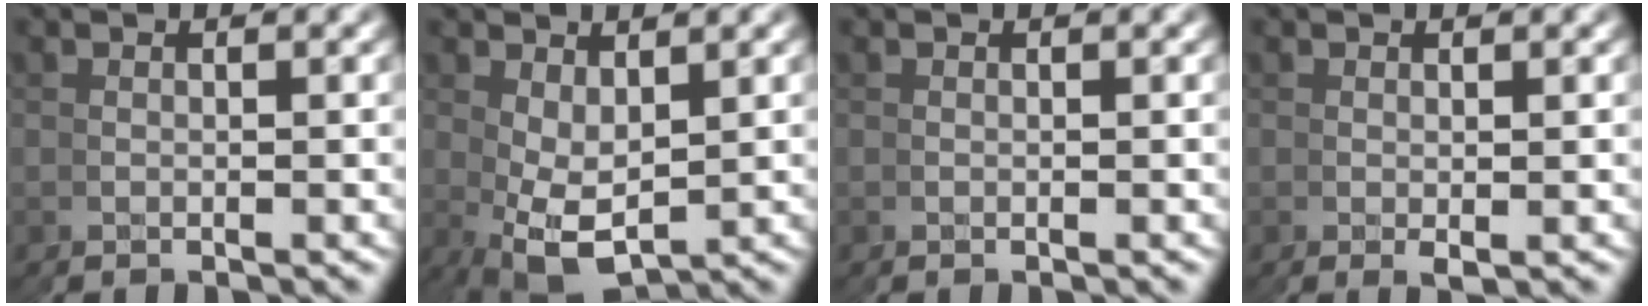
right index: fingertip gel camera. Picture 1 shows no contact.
{"total": 8.3, "force": [-2.1, 6.2, 5.0], "torque": [-0.101, -0.059, -0.006]}
{"total": 0.0}
{"total": 0.6, "force": [0.1, -0.4, 0.5], "torque": [-0.001, 0.001, 0.003]}